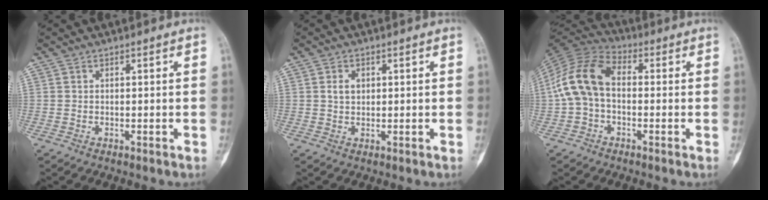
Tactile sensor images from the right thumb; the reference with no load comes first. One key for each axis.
{"total": 2.5, "fx": 0.7, "fy": 1.8, "fz": 1.6, "tx": -0.025, "ty": 0.001, "tz": 0.013}
{"total": 11.5, "fx": -0.2, "fy": 7.6, "fz": 8.6, "tx": -0.170, "ty": 0.032, "tz": -0.018}